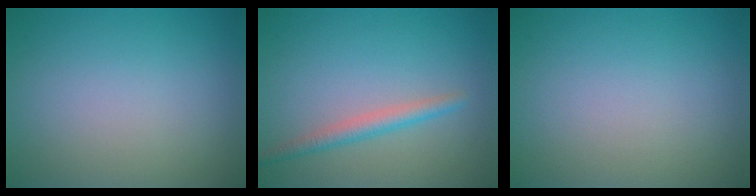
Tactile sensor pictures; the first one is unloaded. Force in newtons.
{"total": 2.1, "press": 2.1, "slide": 0.1}
{"total": 0.0}